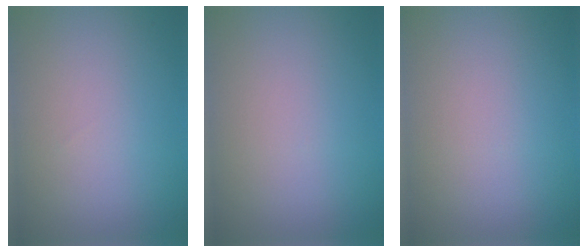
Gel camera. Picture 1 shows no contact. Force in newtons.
{"total": 0.0}
{"total": 0.0}